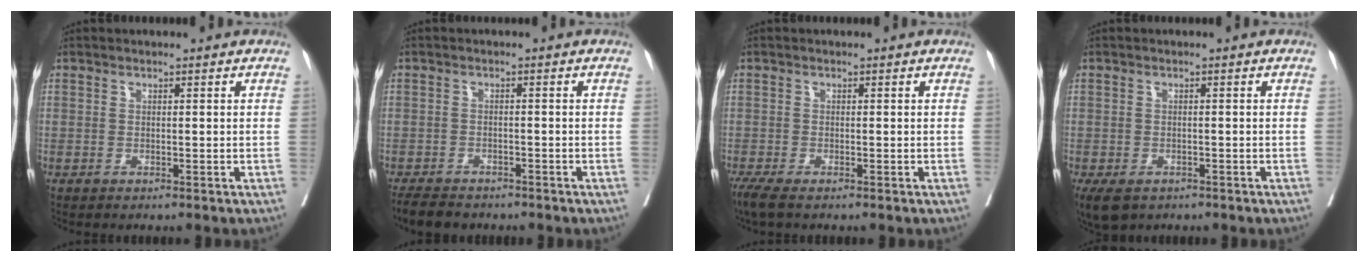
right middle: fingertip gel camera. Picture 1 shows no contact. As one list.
[{"total": 5.4, "force": [-4.7, 2.0, 1.8], "torque": [-0.031, -0.009, -0.072]}, {"total": 3.1, "force": [-2.4, 0.5, 1.9], "torque": [-0.041, -0.013, -0.046]}, {"total": 5.3, "force": [-3.4, 3.1, 2.5], "torque": [-0.046, -0.009, -0.053]}]